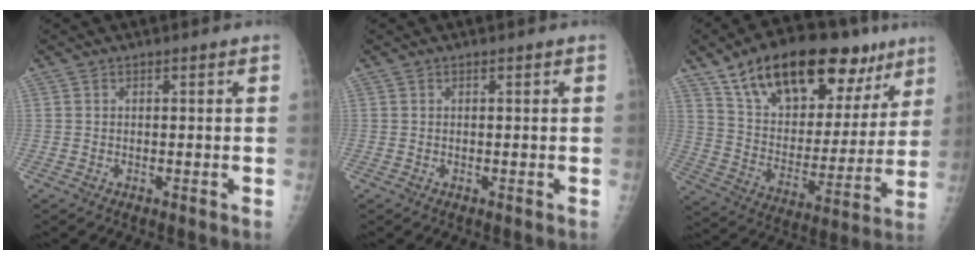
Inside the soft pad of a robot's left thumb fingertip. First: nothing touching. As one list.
[{"total": 0.0}, {"total": 27.0, "force": [16.1, 13.1, 17.3], "torque": [-0.231, -0.026, 0.261]}]